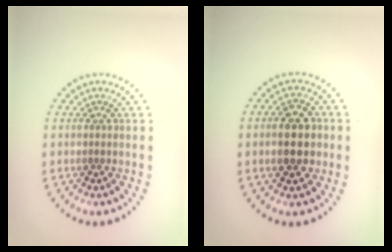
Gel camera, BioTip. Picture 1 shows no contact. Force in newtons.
{"total": 4.2, "press": 4.2, "slide": 0.4}